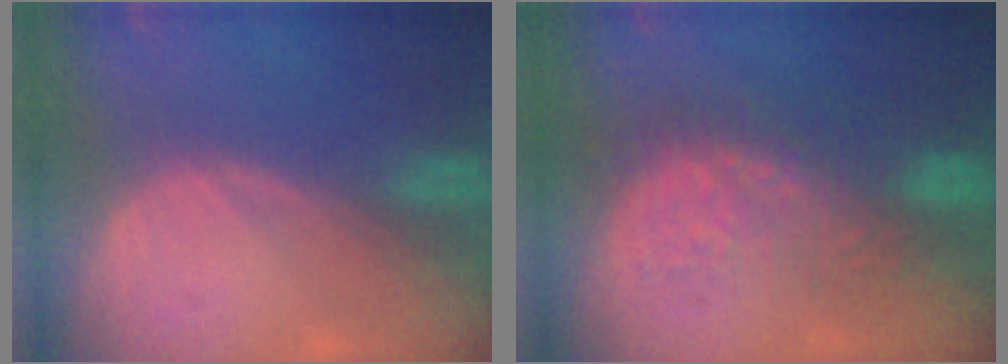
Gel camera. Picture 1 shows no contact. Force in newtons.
{"total": 9.0, "press": 8.7, "slide": 2.2}